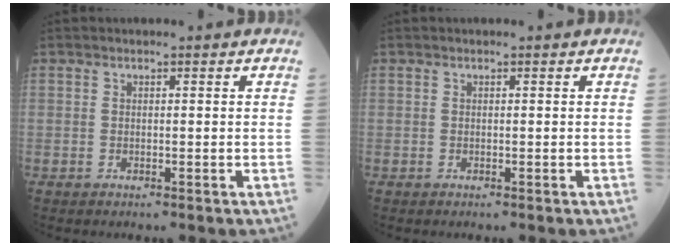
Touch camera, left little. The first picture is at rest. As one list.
[{"total": 0.0}]